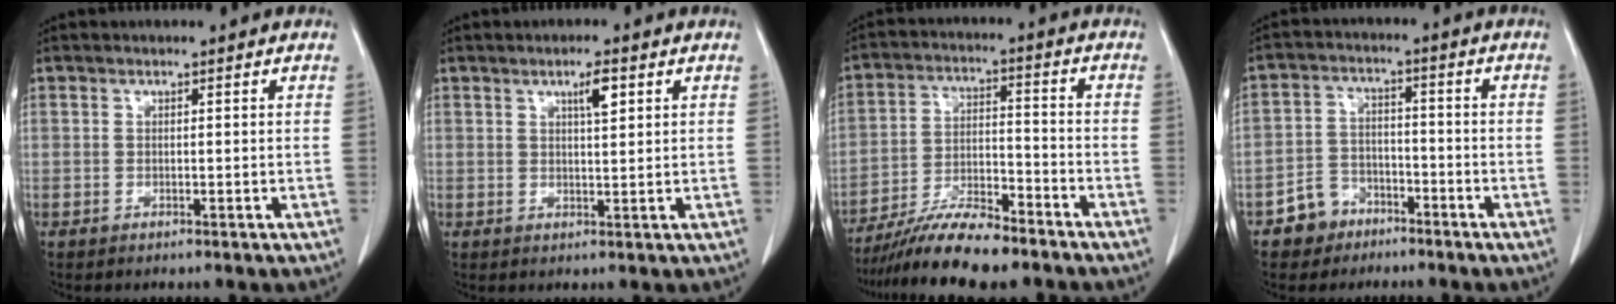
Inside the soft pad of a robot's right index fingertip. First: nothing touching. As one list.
[{"total": 3.0, "force": [1.5, 0.5, 2.6], "torque": [-0.044, -0.001, 0.024]}, {"total": 11.1, "force": [-9.5, 1.6, 5.5], "torque": [-0.094, -0.006, -0.169]}, {"total": 5.9, "force": [-3.9, 4.3, 0.6], "torque": [-0.004, 0.014, -0.067]}]